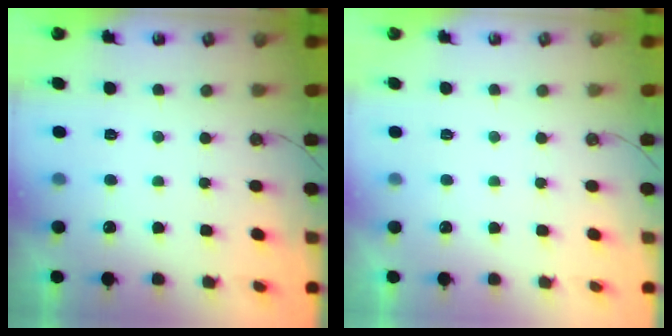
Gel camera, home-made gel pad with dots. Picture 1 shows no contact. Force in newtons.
{"total": 0.0}